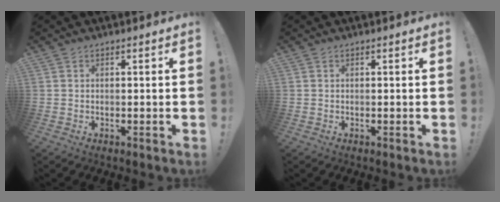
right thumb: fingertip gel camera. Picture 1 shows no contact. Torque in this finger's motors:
{"motor_torque": [-0.01, 0.01, 0.10, -0.10, 0.05]}